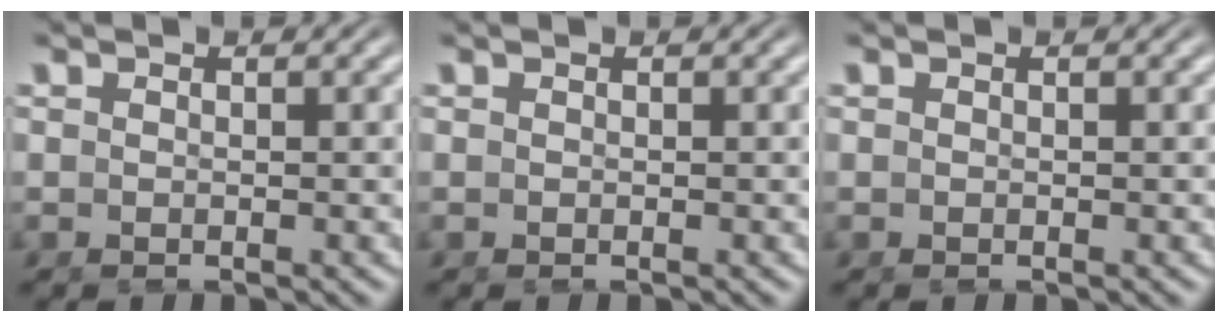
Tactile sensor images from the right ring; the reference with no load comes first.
{"total": 0.0}
{"total": 0.0}